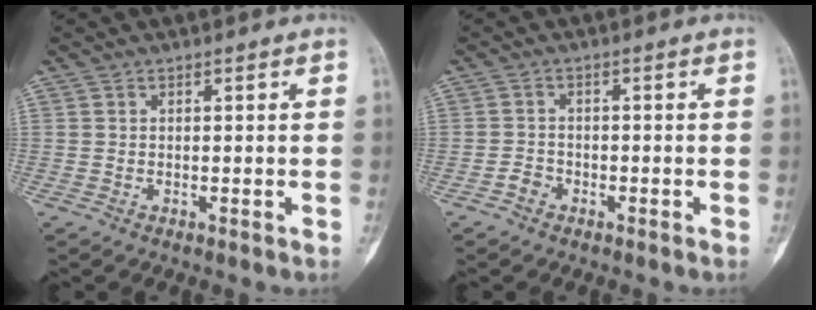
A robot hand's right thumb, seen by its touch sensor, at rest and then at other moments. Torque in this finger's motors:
{"motor_torque": [1.03, 0.51, 0.09, -0.22, -0.01]}